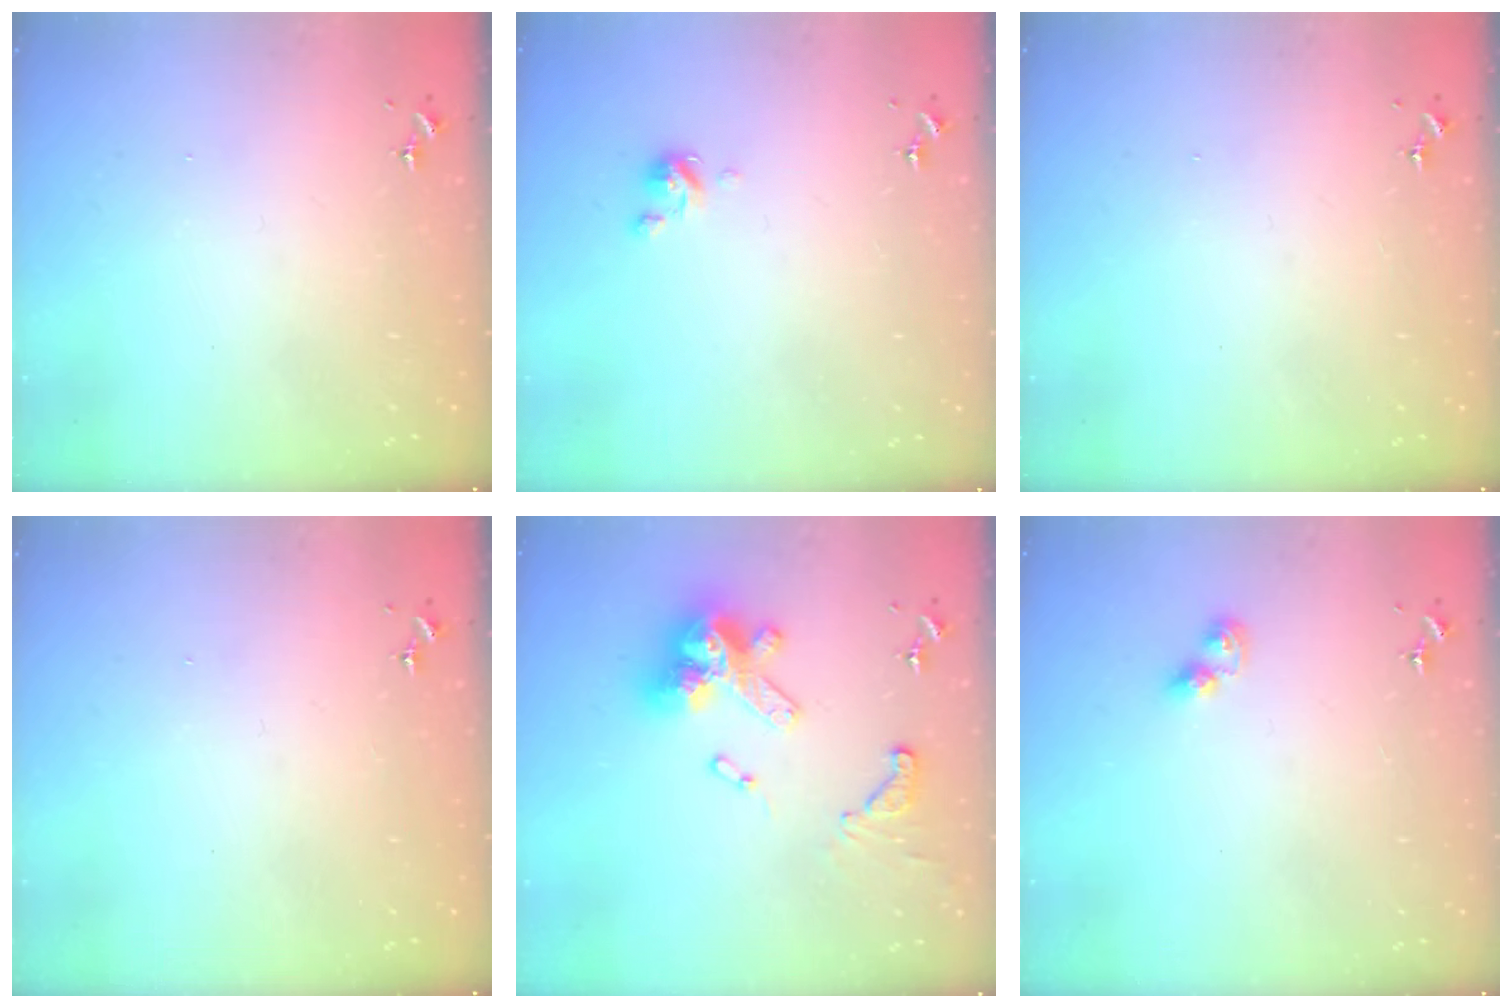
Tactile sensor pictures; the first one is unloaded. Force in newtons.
{"total": 3.8, "press": 3.8, "slide": 0.3}
{"total": 0.0}
{"total": 0.0}
{"total": 18.7, "press": 18.6, "slide": 1.5}
{"total": 5.2, "press": 5.2, "slide": 0.3}